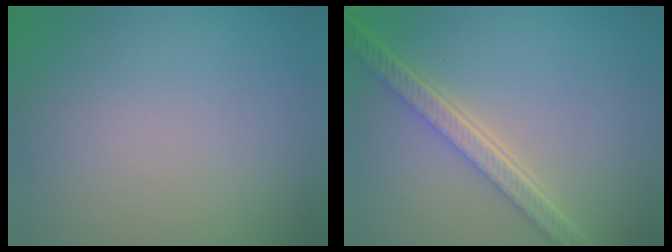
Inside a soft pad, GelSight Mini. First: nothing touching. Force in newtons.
{"total": 5.4, "press": 4.1, "slide": 3.6}